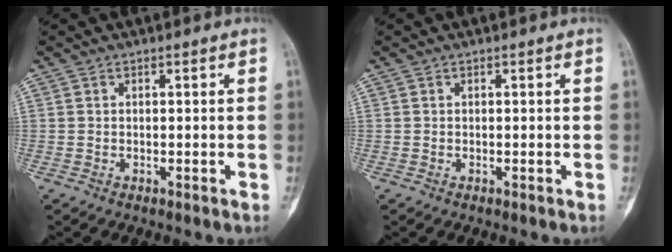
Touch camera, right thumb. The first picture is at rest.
{"total": 0.0}